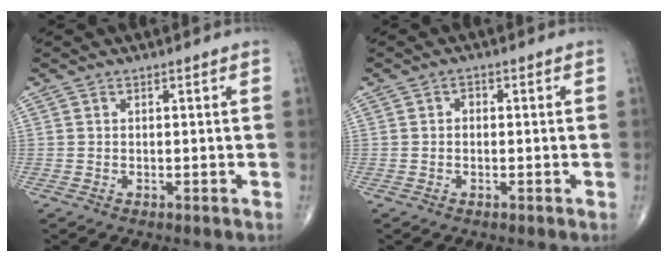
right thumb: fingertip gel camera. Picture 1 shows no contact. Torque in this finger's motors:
{"motor_torque": [-0.06, -0.26, 0.13, -0.03, 0.06]}